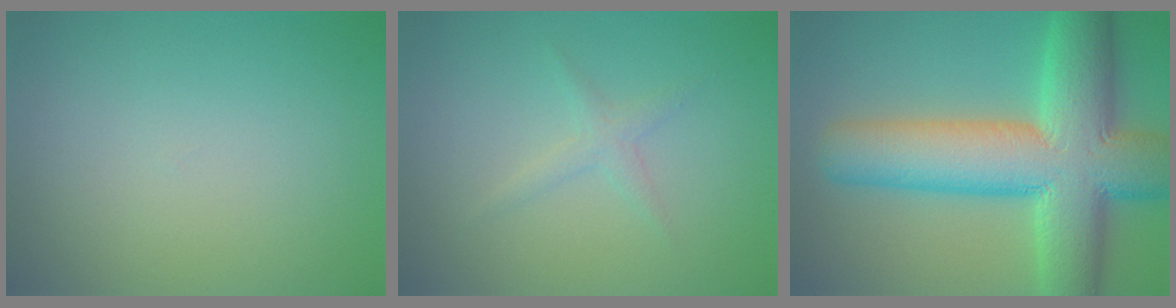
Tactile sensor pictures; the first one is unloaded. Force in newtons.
{"total": 1.3, "press": 1.3, "slide": 0.0}
{"total": 13.8, "press": 13.7, "slide": 0.7}